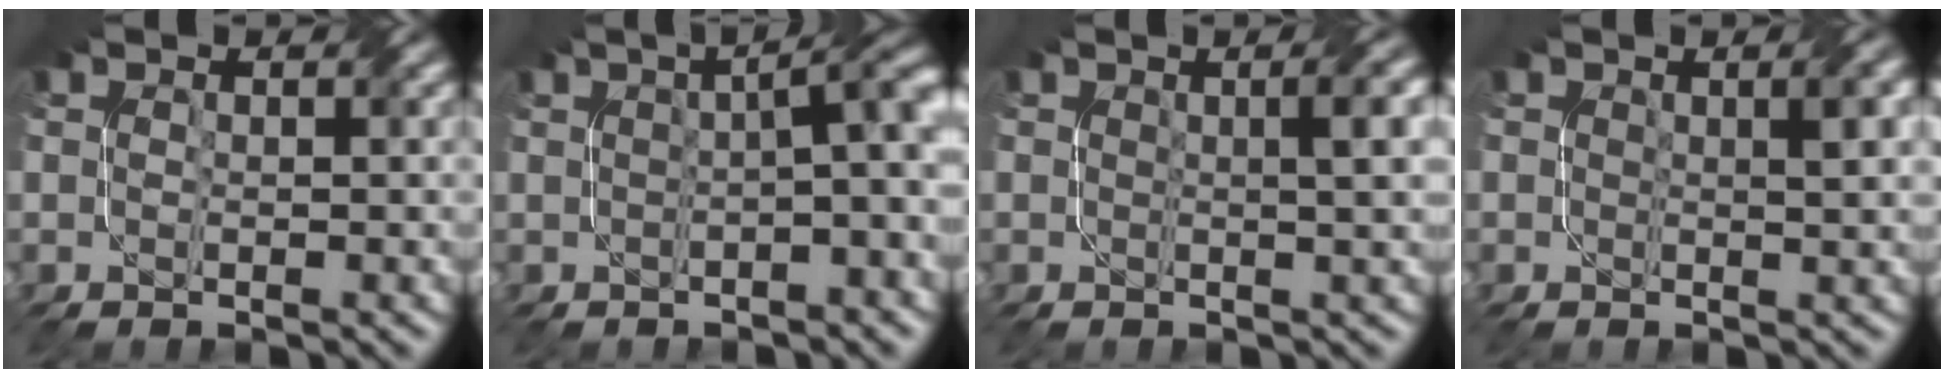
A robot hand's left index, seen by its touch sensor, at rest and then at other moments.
{"total": 6.2, "force": [0.5, 1.9, 5.9], "torque": [-0.035, 0.030, 0.002]}
{"total": 3.2, "force": [0.4, 0.8, 3.1], "torque": [-0.030, 0.016, 0.006]}
{"total": 2.0, "force": [0.4, 0.4, 1.9], "torque": [-0.016, 0.008, 0.006]}